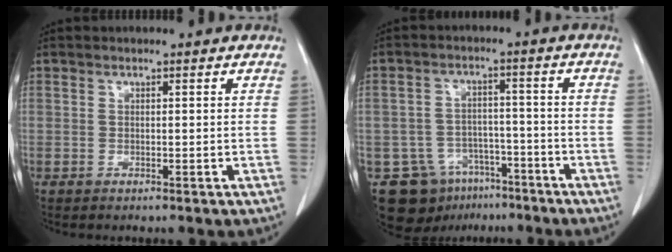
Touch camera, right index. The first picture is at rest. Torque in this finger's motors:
{"motor_torque": [-0.80, -0.64, -0.96, -0.17]}